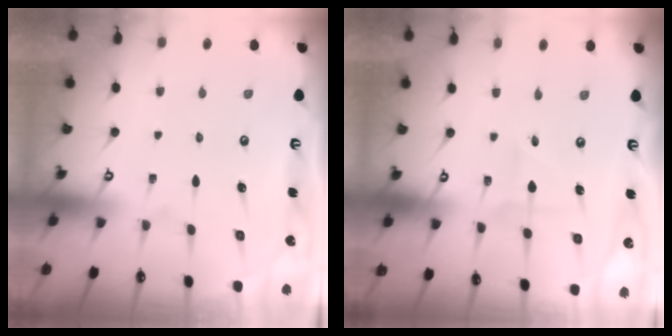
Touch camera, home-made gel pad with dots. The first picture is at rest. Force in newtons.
{"total": 2.7, "press": 2.6, "slide": 0.3}